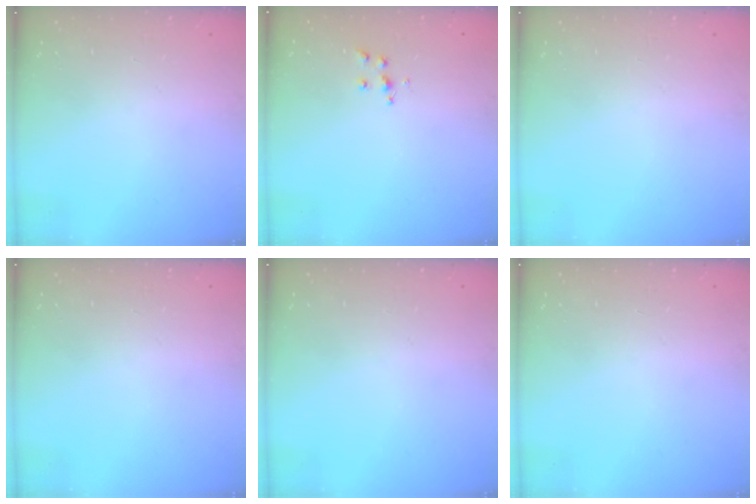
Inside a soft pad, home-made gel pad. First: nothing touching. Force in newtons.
{"total": 6.1, "press": 6.1, "slide": 0.5}
{"total": 0.0}
{"total": 0.6, "press": 0.0, "slide": 0.6}
{"total": 0.0}
{"total": 0.0}